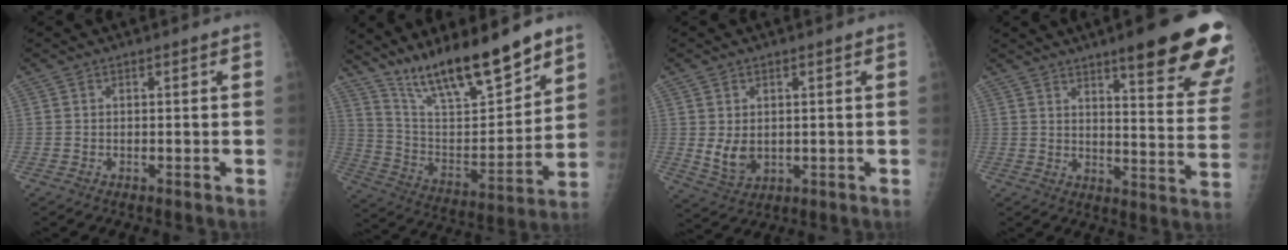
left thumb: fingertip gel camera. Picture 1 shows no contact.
{"total": 19.4, "force": [14.9, 4.5, 11.5], "torque": [-0.159, -0.083, 0.271]}
{"total": 5.5, "force": [0.3, 4.0, 3.8], "torque": [-0.054, -0.012, 0.020]}
{"total": 20.8, "force": [13.4, 3.7, 15.5], "torque": [-0.173, -0.064, 0.171]}